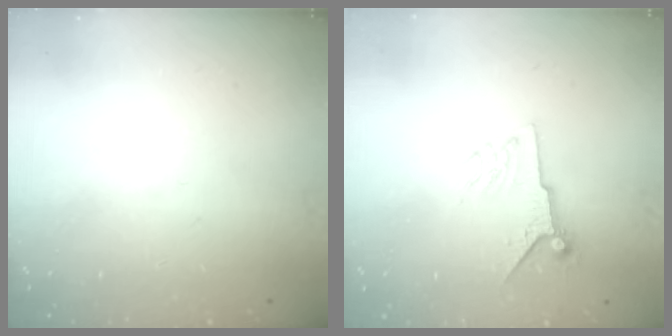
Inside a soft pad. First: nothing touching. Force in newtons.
{"total": 8.0, "press": 7.9, "slide": 1.2}